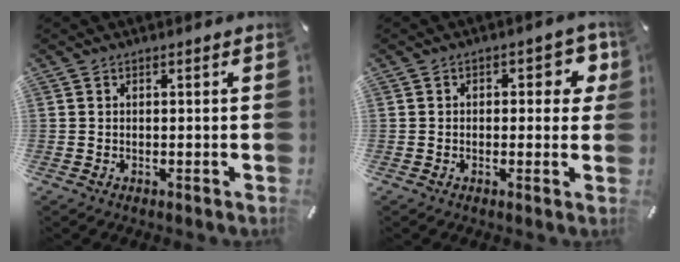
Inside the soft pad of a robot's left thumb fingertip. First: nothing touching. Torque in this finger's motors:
{"motor_torque": [0.12, 0.00, 0.24, 0.20, -0.01]}